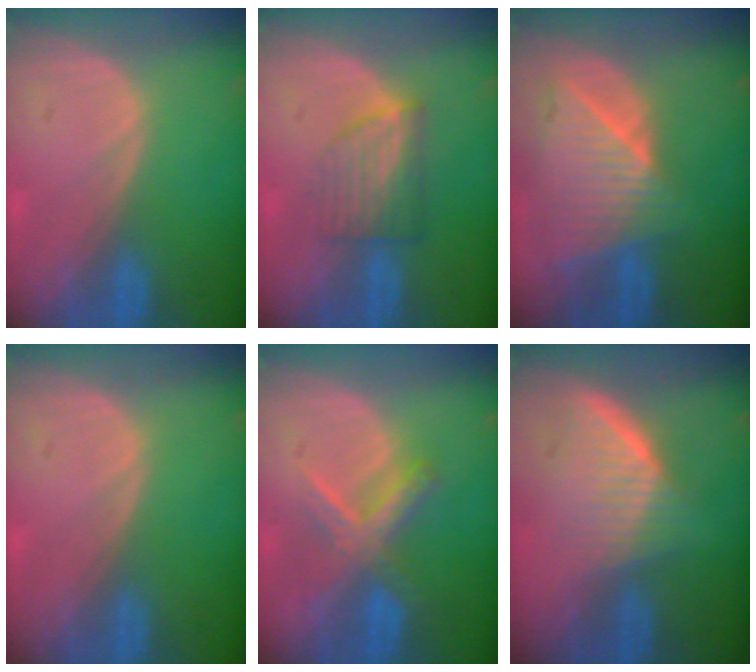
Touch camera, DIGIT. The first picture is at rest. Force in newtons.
{"total": 6.1, "press": 5.5, "slide": 2.8}
{"total": 9.1, "press": 8.1, "slide": 4.0}
{"total": 0.0}
{"total": 6.3, "press": 6.2, "slide": 1.4}
{"total": 6.5, "press": 6.0, "slide": 2.6}